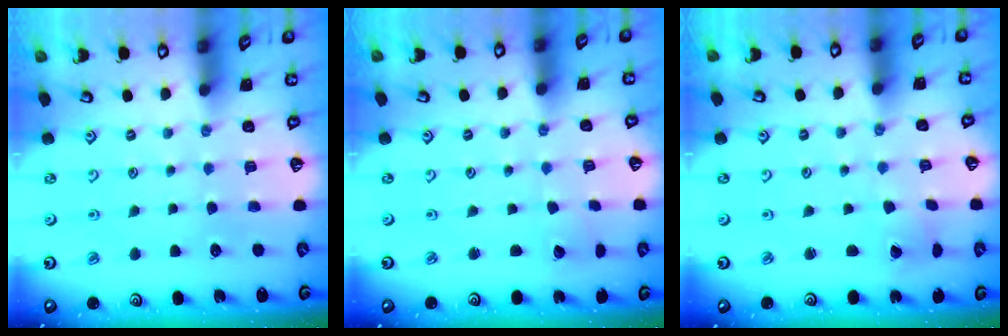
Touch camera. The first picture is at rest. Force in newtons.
{"total": 1.4, "press": 1.4, "slide": 0.0}
{"total": 2.1, "press": 2.1, "slide": 0.3}